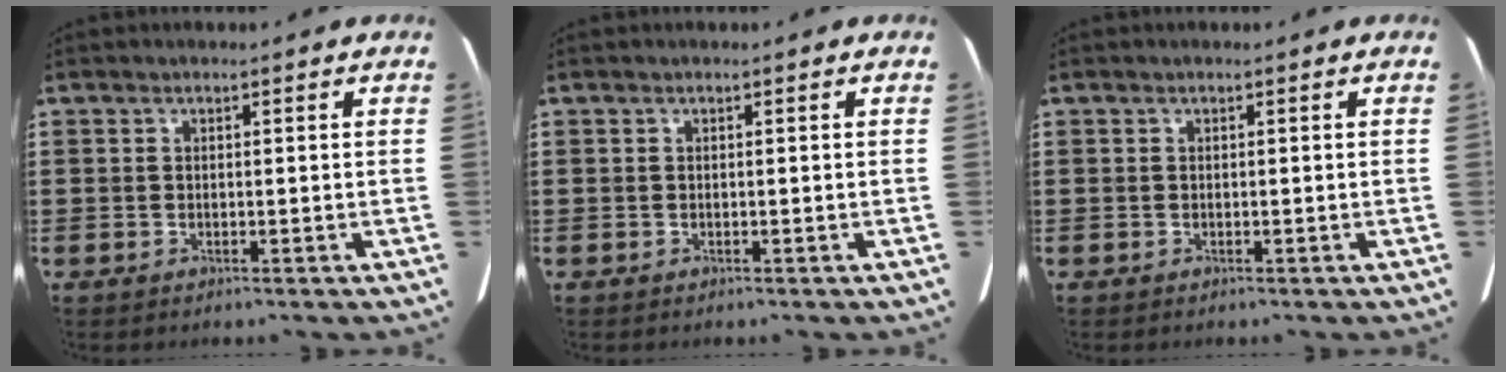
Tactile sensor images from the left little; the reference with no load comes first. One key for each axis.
{"total": 0.0}
{"total": 0.0}